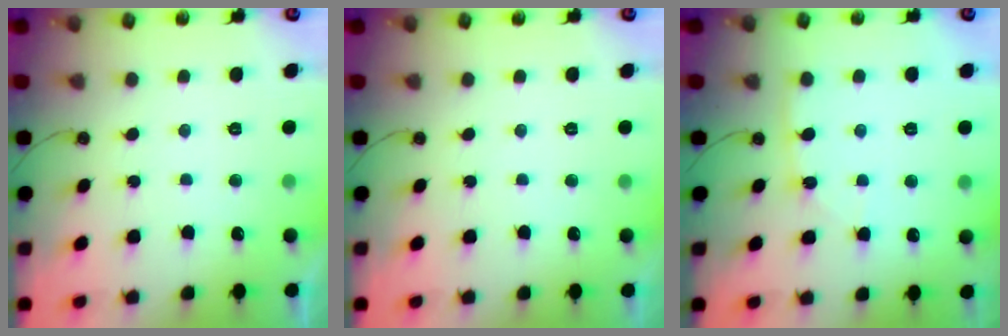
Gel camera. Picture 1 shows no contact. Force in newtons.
{"total": 0.0}
{"total": 2.6, "press": 2.6, "slide": 0.2}